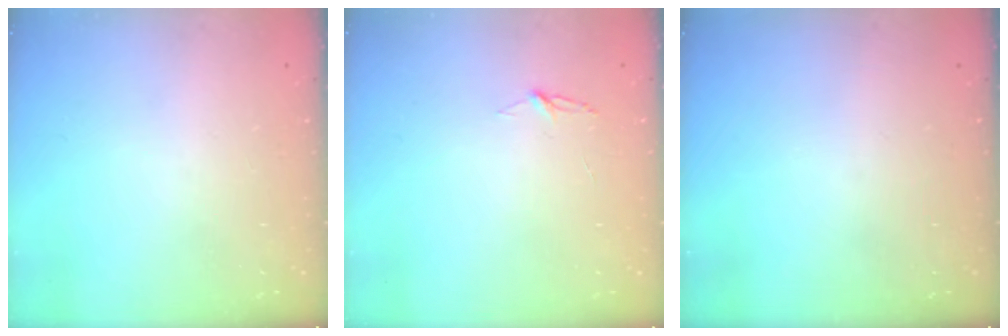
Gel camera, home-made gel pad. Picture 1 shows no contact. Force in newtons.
{"total": 3.8, "press": 3.8, "slide": 0.4}
{"total": 0.0}